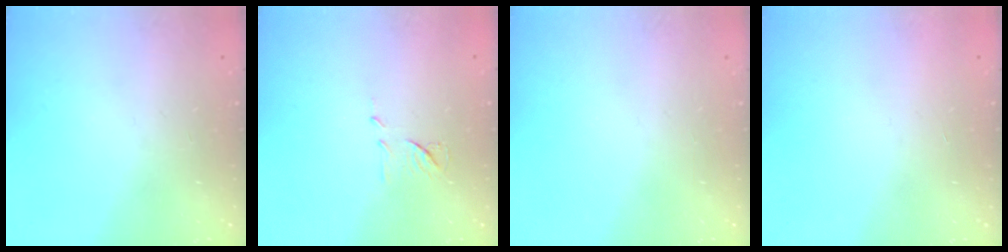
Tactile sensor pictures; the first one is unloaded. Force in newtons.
{"total": 6.8, "press": 6.7, "slide": 0.6}
{"total": 0.0}
{"total": 1.7, "press": 1.7, "slide": 0.1}